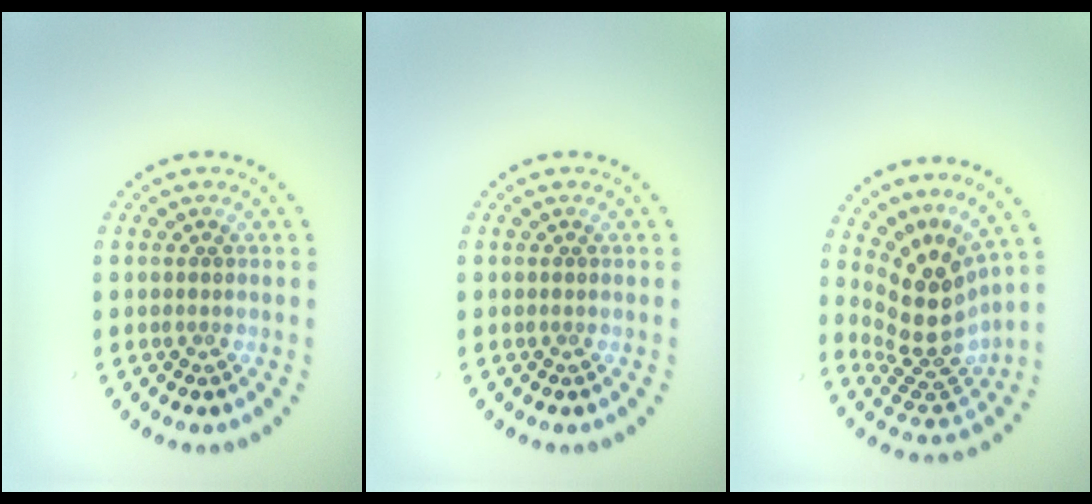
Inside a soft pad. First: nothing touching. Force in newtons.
{"total": 0.0}
{"total": 5.1, "press": 3.6, "slide": 3.5}